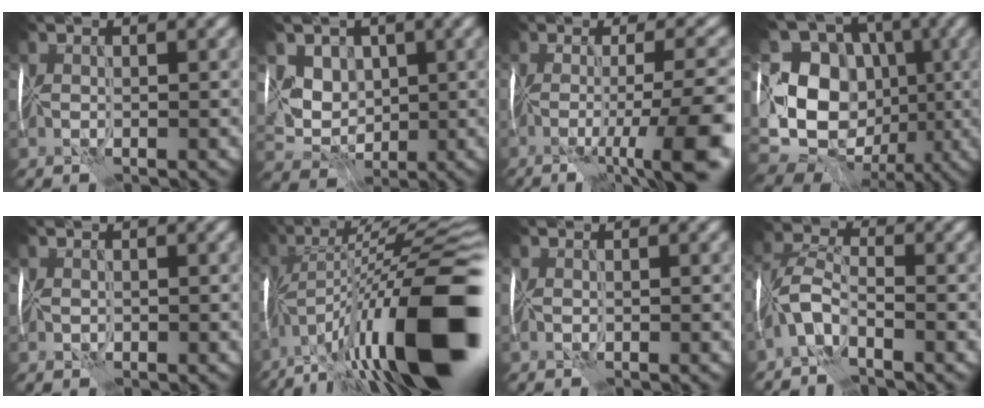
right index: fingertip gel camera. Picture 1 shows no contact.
{"total": 4.4, "force": [1.3, 3.7, 2.1], "torque": [-0.039, -0.004, 0.031]}
{"total": 10.0, "force": [-3.7, 2.0, 9.1], "torque": [-0.129, -0.006, -0.053]}
{"total": 13.1, "force": [-1.0, 10.8, 7.4], "torque": [-0.143, -0.003, -0.023]}
{"total": 1.0, "force": [-0.3, 0.6, 0.8], "torque": [-0.011, -0.004, -0.001]}
{"total": 19.0, "force": [-7.2, 5.2, 16.8], "torque": [-0.268, 0.035, -0.130]}
{"total": 0.0}
{"total": 3.9, "force": [-2.5, 1.2, 2.6], "torque": [-0.060, 0.006, -0.063]}